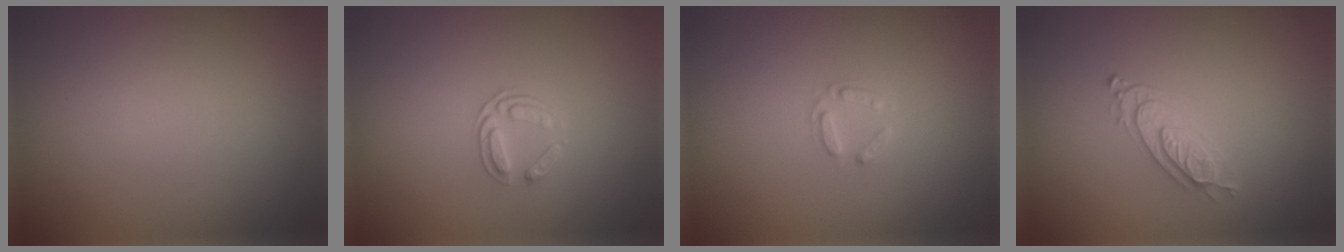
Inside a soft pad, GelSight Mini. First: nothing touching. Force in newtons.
{"total": 1.7, "press": 1.3, "slide": 1.1}
{"total": 1.5, "press": 1.4, "slide": 0.2}
{"total": 2.3, "press": 2.1, "slide": 0.9}